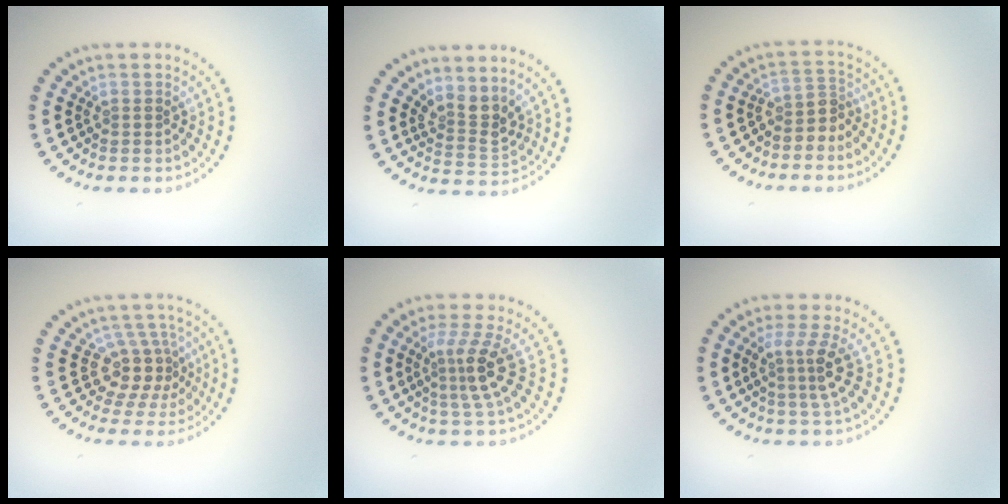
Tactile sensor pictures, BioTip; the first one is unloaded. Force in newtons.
{"total": 2.8, "press": 2.0, "slide": 1.9}
{"total": 2.3, "press": 1.6, "slide": 1.6}
{"total": 3.5, "press": 2.6, "slide": 2.3}
{"total": 3.7, "press": 2.7, "slide": 2.5}
{"total": 3.1, "press": 2.2, "slide": 2.2}